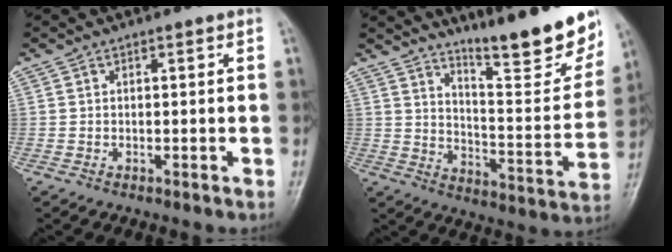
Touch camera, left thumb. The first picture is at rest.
{"total": 18.5, "force": [14.1, 2.6, 11.6], "torque": [-0.137, -0.107, 0.216]}